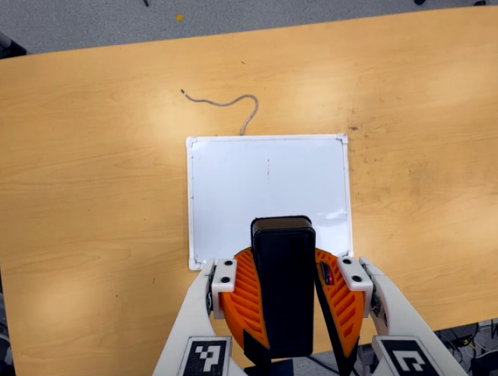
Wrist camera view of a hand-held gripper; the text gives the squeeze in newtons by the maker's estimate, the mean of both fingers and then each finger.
{"total": 10.9, "left": 10.6, "right": 11.1}